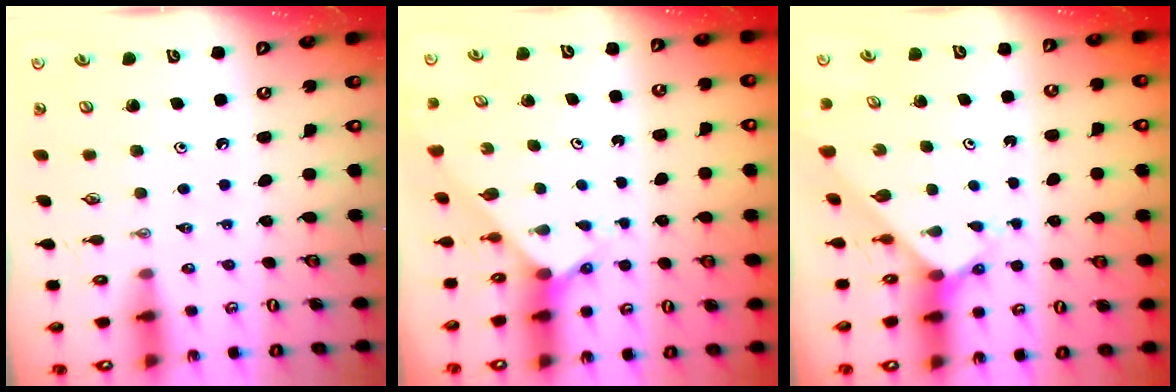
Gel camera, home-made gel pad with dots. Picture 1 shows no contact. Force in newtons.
{"total": 1.8, "press": 1.8, "slide": 0.1}
{"total": 2.1, "press": 2.1, "slide": 0.2}